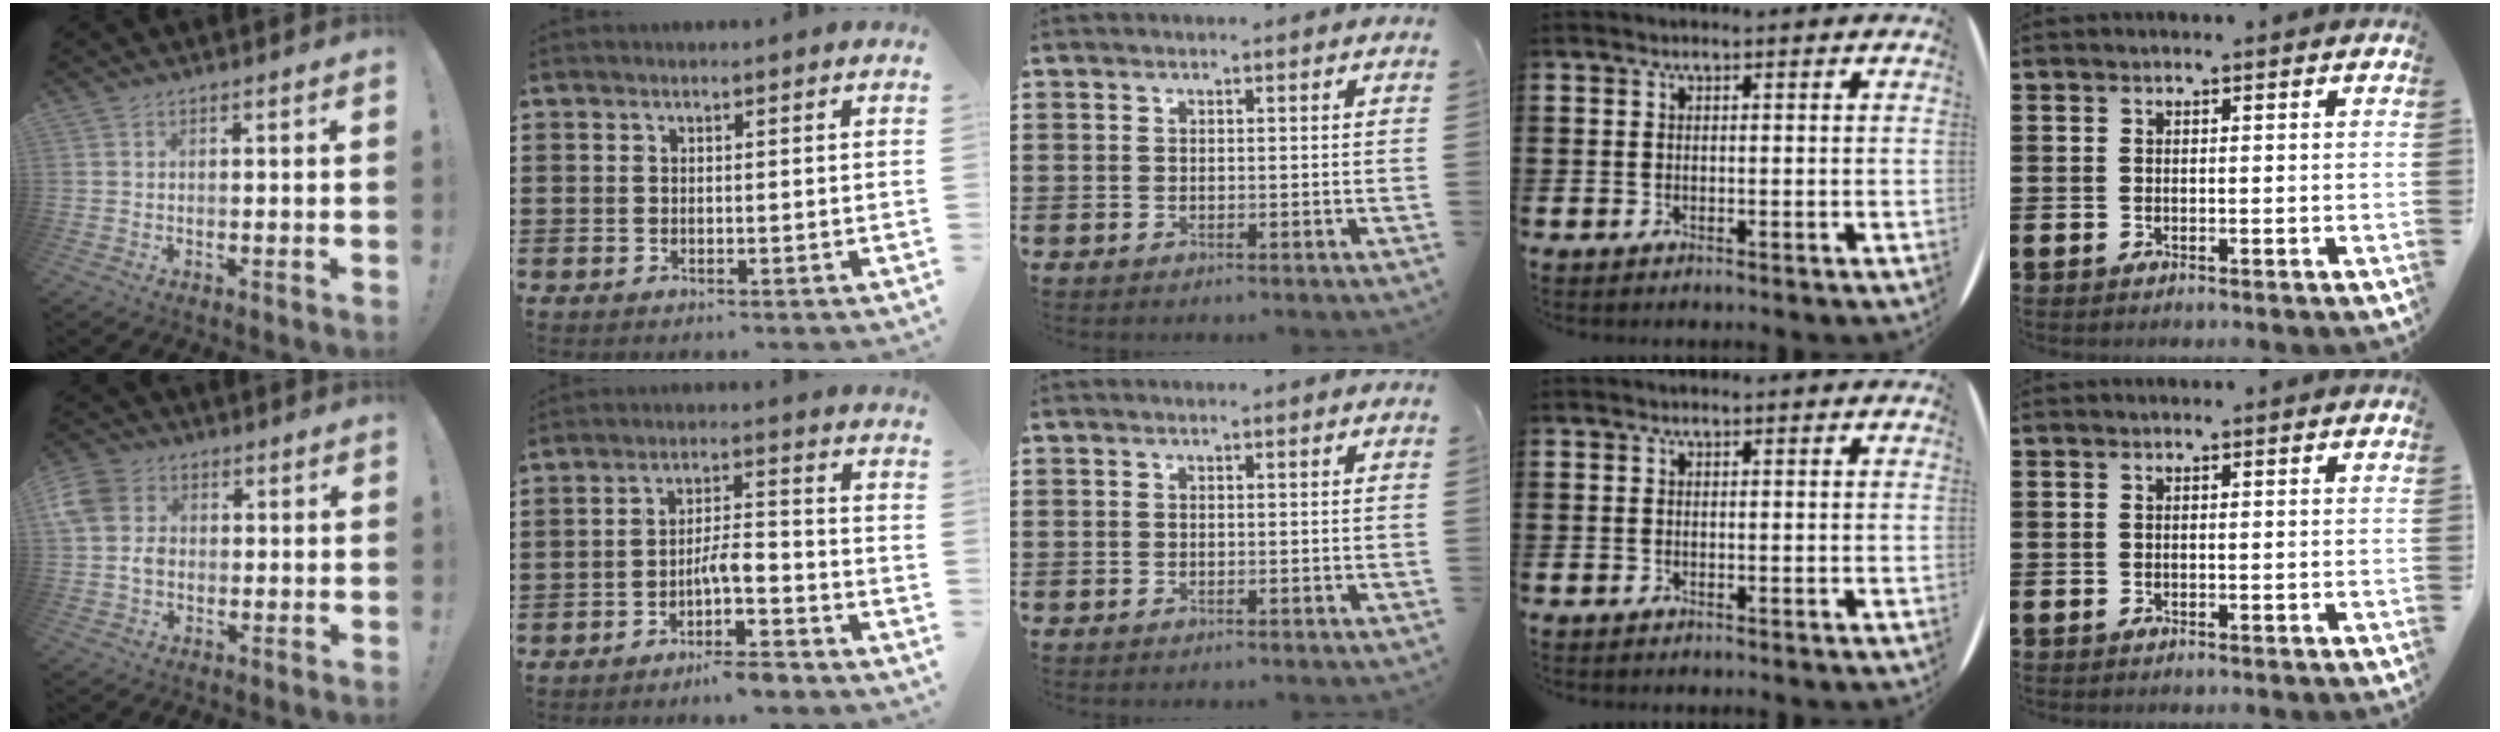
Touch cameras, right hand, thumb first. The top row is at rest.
{"thumb": {"total": 7.6, "force": [-0.3, 6.4, 4.0], "torque": [-0.081, 0.004, -0.006]}, "index": {"total": 5.9, "force": [-3.8, 1.5, 4.2], "torque": [-0.081, 0.005, -0.075]}}